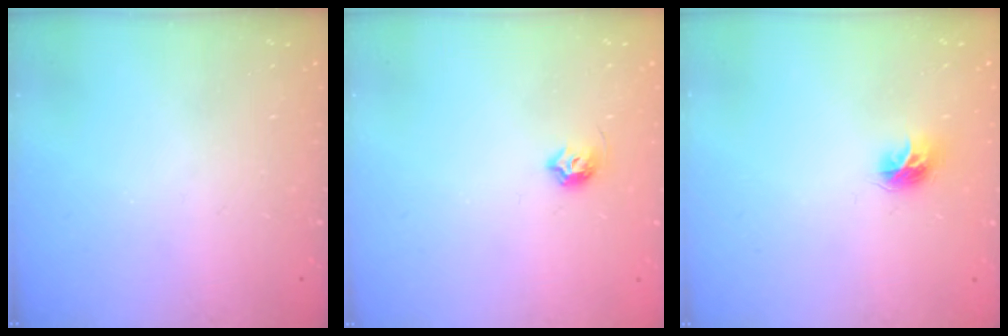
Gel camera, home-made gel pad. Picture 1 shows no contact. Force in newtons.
{"total": 6.1, "press": 6.0, "slide": 1.1}
{"total": 7.5, "press": 7.5, "slide": 0.4}